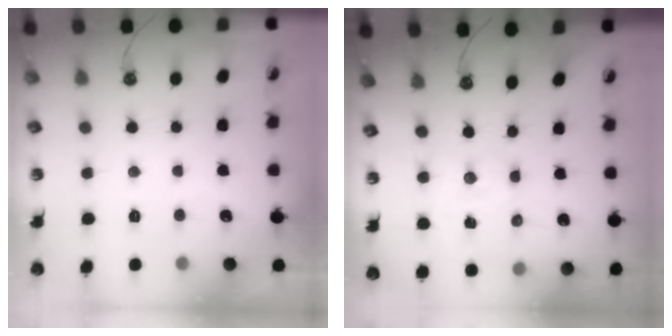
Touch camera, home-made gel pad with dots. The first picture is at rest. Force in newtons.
{"total": 2.8, "press": 2.7, "slide": 0.4}